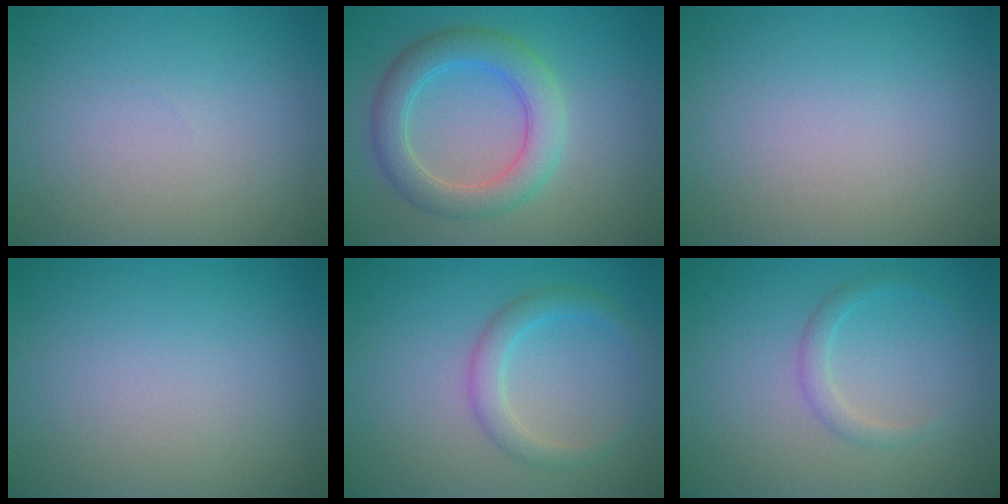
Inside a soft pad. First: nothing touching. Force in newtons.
{"total": 4.7, "press": 4.7, "slide": 0.5}
{"total": 0.0}
{"total": 0.0}
{"total": 2.4, "press": 2.4, "slide": 0.2}
{"total": 1.5, "press": 1.5, "slide": 0.1}